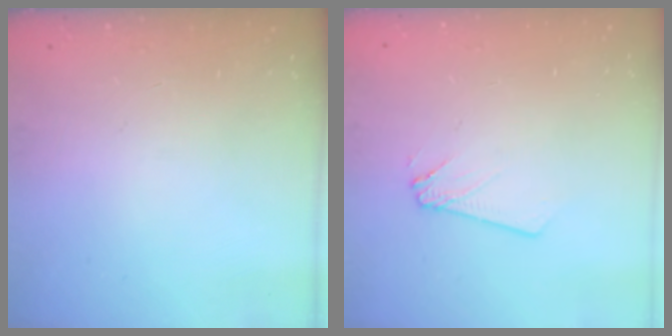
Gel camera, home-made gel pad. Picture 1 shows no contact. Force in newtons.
{"total": 2.4, "press": 2.4, "slide": 0.2}